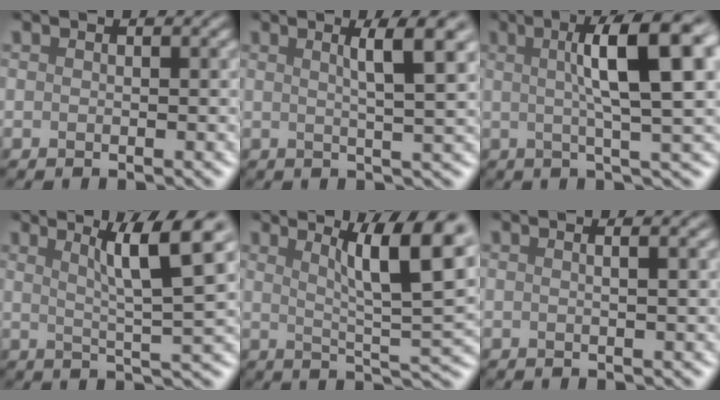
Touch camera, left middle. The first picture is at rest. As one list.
[{"total": 5.7, "force": [2.0, 1.1, 5.2], "torque": [-0.056, 0.009, 0.028]}, {"total": 11.0, "force": [2.6, 2.5, 10.4], "torque": [-0.114, 0.015, 0.034]}, {"total": 7.7, "force": [3.2, 1.0, 6.9], "torque": [-0.089, 0.010, 0.055]}, {"total": 10.2, "force": [4.0, 2.2, 9.1], "torque": [-0.111, 0.008, 0.062]}, {"total": 3.3, "force": [1.1, 1.6, 2.6], "torque": [-0.006, 0.019, -0.016]}]